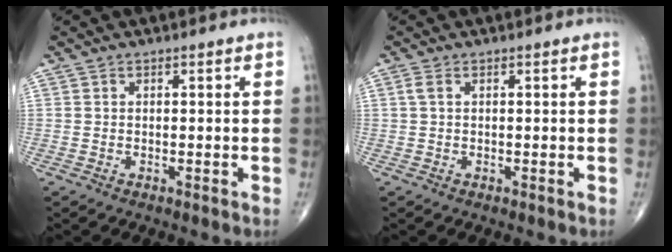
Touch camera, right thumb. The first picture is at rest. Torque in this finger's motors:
{"motor_torque": [-0.29, 0.04, 0.02, 0.00, 0.00]}